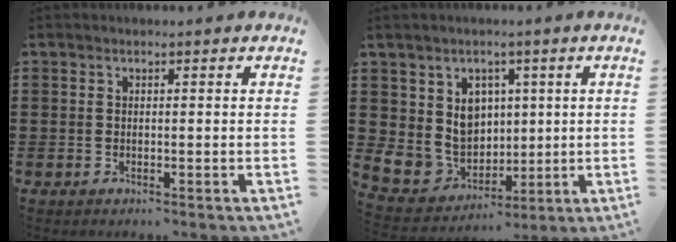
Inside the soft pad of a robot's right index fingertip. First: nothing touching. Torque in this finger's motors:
{"motor_torque": [1.17, 0.97, 0.28, 0.05]}